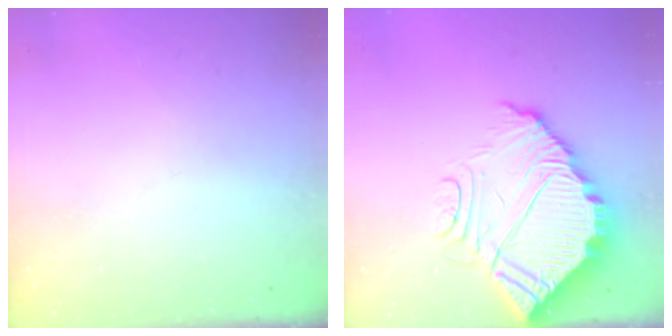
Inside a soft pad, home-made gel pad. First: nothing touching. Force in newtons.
{"total": 9.5, "press": 9.5, "slide": 0.6}